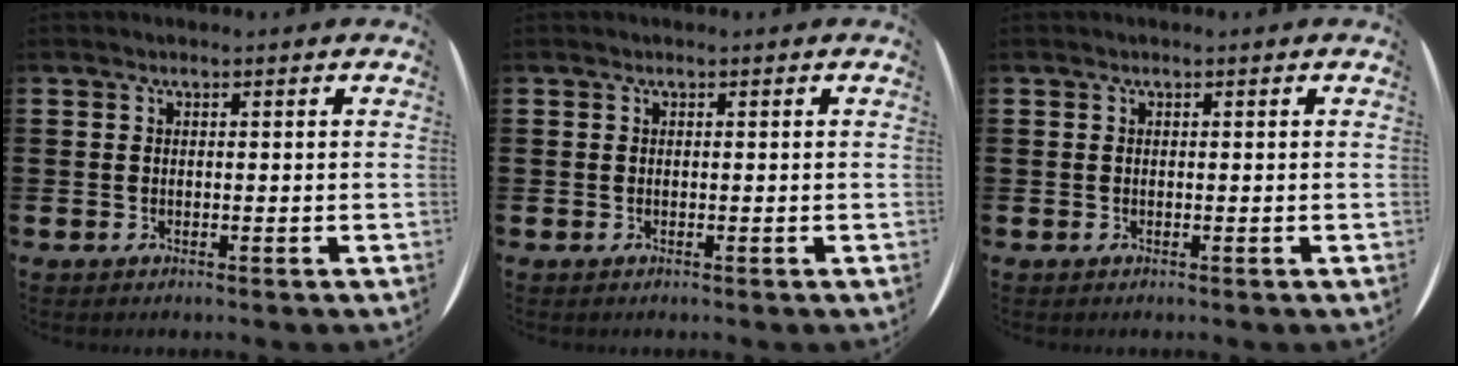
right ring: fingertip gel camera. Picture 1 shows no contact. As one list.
[{"total": 0.0}, {"total": 0.0}]